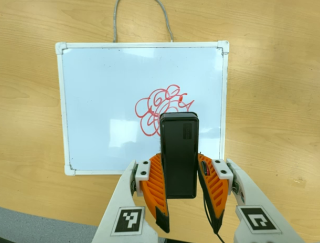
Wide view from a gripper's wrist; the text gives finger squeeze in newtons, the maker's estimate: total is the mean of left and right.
{"total": 4.6, "left": 3.4, "right": 5.8}